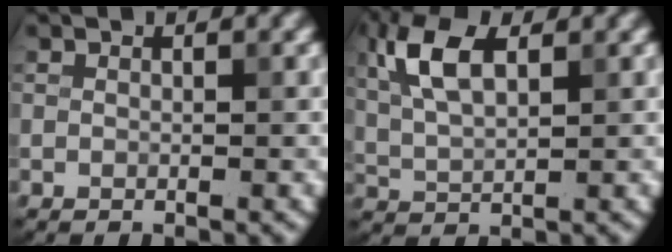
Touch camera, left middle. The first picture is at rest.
{"total": 5.7, "force": [2.2, 2.7, 4.5], "torque": [-0.103, 0.012, 0.043]}